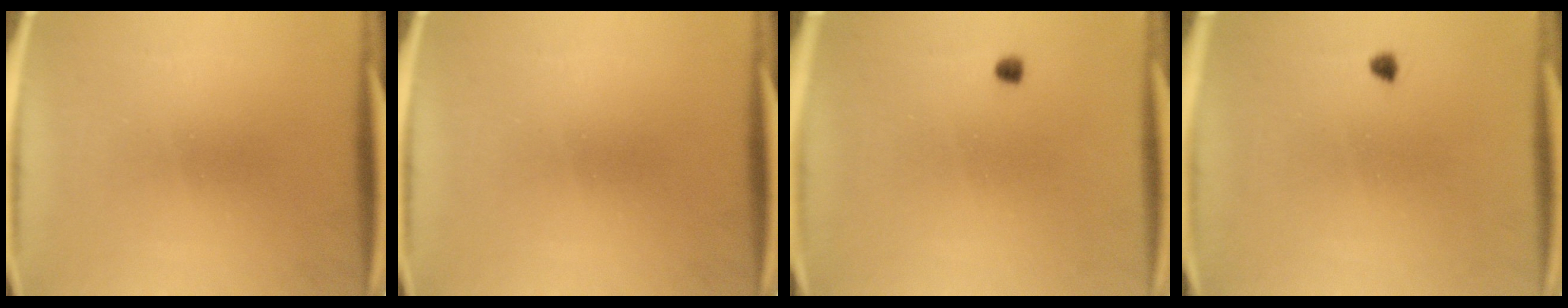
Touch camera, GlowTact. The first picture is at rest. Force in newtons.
{"total": 0.0}
{"total": 1.0}
{"total": 1.0}